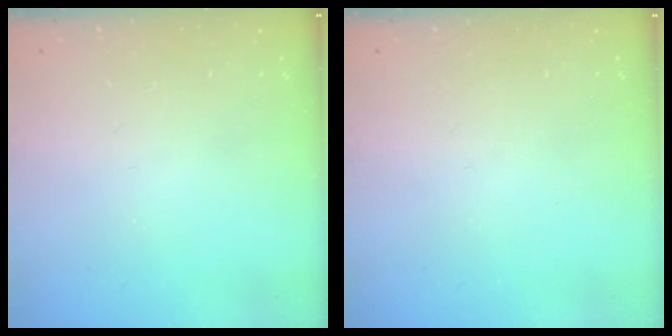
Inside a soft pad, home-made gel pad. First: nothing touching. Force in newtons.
{"total": 0.0}